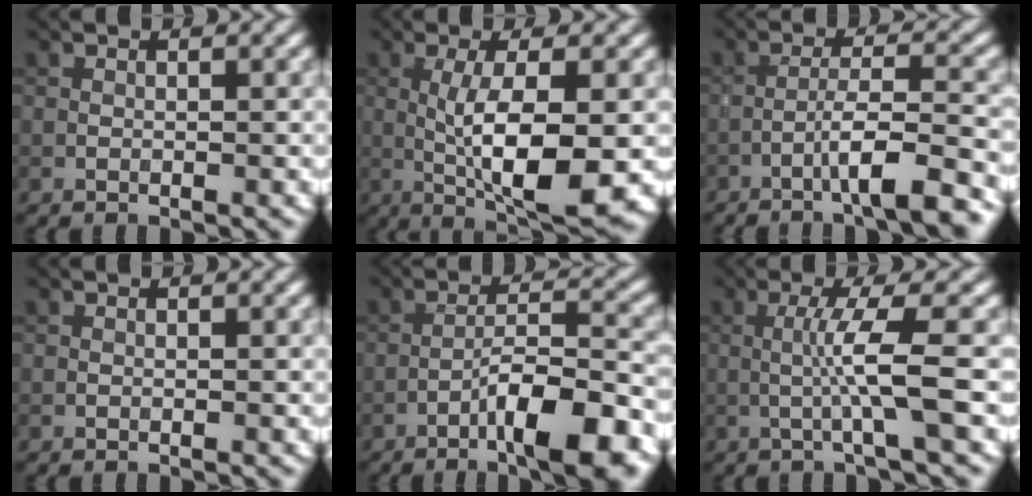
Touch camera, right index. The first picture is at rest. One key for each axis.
{"total": 7.7, "fx": -1.2, "fy": 1.7, "fz": 7.4, "tx": -0.129, "ty": 0.001, "tz": -0.020}
{"total": 5.6, "fx": -3.4, "fy": 0.4, "fz": 4.4, "tx": -0.067, "ty": 0.017, "tz": -0.062}
{"total": 0.0}
{"total": 8.6, "fx": -4.8, "fy": 1.5, "fz": 7.0, "tx": -0.108, "ty": 0.018, "tz": -0.074}
{"total": 4.1, "fx": -0.5, "fy": 0.0, "fz": 4.0, "tx": -0.077, "ty": 0.008, "tz": -0.012}